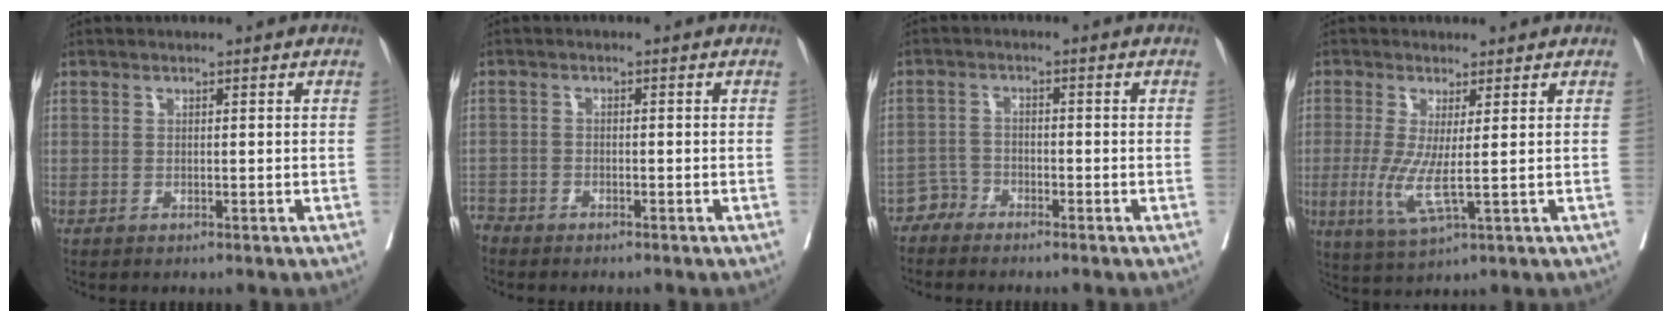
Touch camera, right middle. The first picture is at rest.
{"total": 2.5, "force": [-2.3, 0.9, -0.5], "torque": [0.007, 0.000, -0.048]}
{"total": 2.1, "force": [-1.9, 0.6, -0.8], "torque": [0.022, -0.001, -0.038]}
{"total": 5.9, "force": [-0.5, 0.5, 5.9], "torque": [-0.127, -0.020, -0.007]}